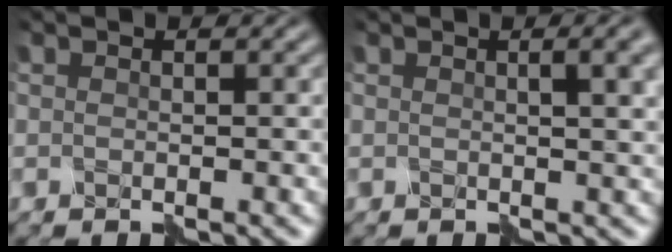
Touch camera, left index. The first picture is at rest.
{"total": 5.0, "force": [1.8, 2.2, 4.1], "torque": [-0.027, 0.029, -0.005]}